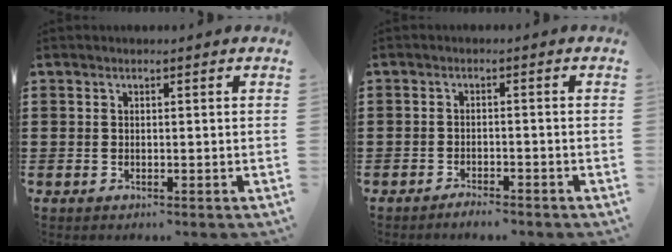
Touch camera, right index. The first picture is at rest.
{"total": 1.8, "force": [-1.8, 0.0, 0.2], "torque": [-0.009, 0.001, -0.035]}